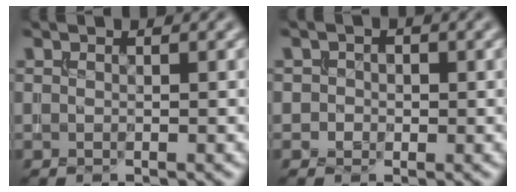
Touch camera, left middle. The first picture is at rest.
{"total": 1.6, "force": [0.2, 1.5, 0.5], "torque": [0.008, 0.000, -0.005]}